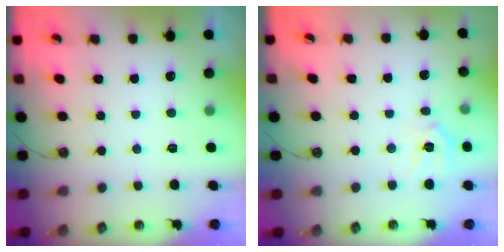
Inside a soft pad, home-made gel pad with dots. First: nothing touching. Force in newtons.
{"total": 9.6, "press": 9.6, "slide": 1.1}